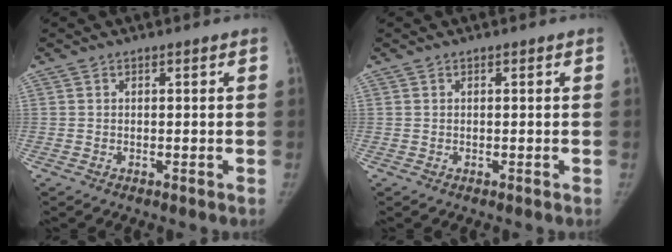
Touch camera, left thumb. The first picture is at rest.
{"total": 0.0}